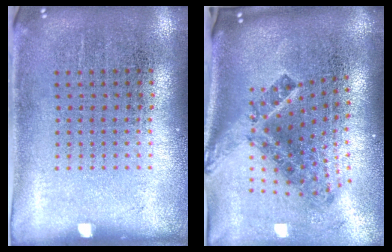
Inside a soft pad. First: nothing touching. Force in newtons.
{"total": 2.6, "press": 1.6, "slide": 2.1}